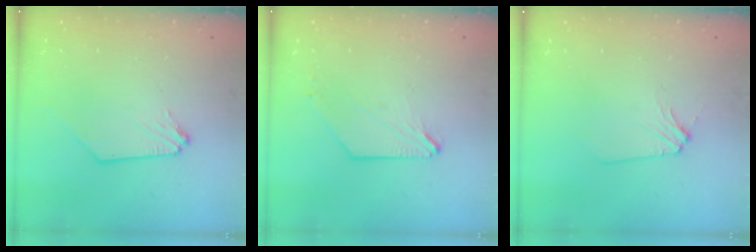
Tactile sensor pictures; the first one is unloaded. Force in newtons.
{"total": 0.0}
{"total": 2.3, "press": 2.3, "slide": 0.3}